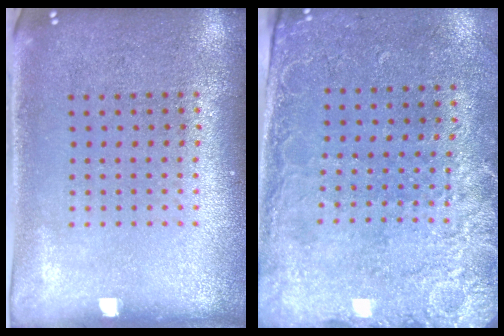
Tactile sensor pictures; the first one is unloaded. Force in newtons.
{"total": 2.6, "press": 2.1, "slide": 1.5}